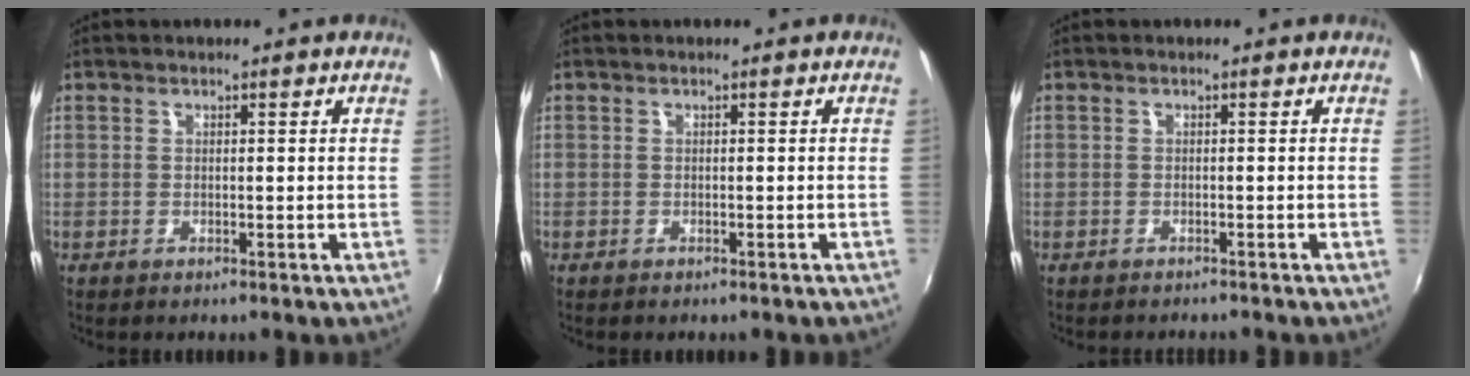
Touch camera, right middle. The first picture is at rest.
{"total": 1.2, "force": [-1.1, 0.3, 0.6], "torque": [-0.014, -0.004, -0.013]}
{"total": 1.4, "force": [-1.3, 0.6, 0.1], "torque": [-0.009, -0.001, -0.020]}